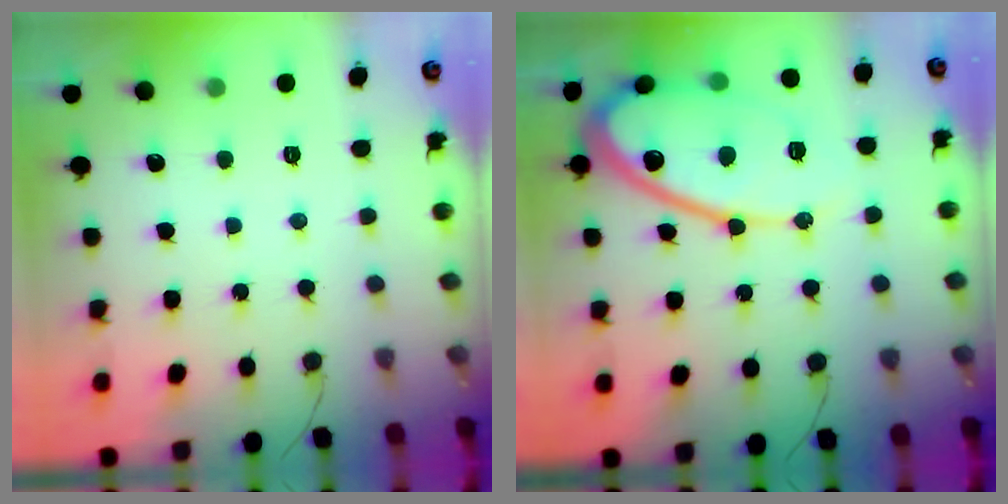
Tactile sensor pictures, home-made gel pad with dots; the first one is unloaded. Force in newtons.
{"total": 15.9, "press": 15.9, "slide": 1.3}